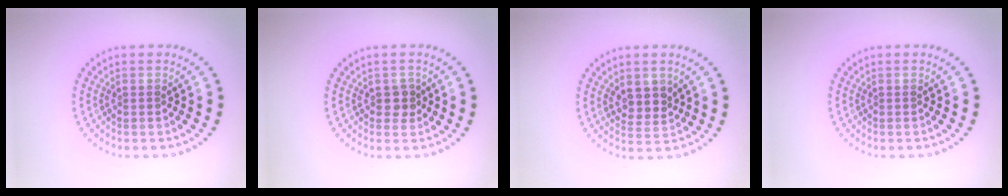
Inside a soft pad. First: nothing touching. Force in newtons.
{"total": 1.4, "press": 1.4, "slide": 0.4}
{"total": 2.4, "press": 2.2, "slide": 1.0}
{"total": 0.0}